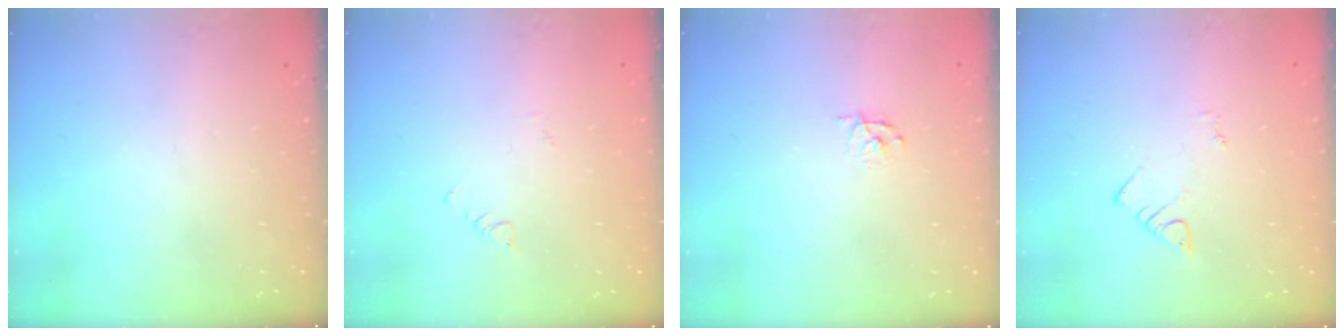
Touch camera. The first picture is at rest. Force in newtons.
{"total": 1.8, "press": 1.7, "slide": 0.4}
{"total": 3.3, "press": 3.2, "slide": 0.3}
{"total": 2.1, "press": 2.1, "slide": 0.3}